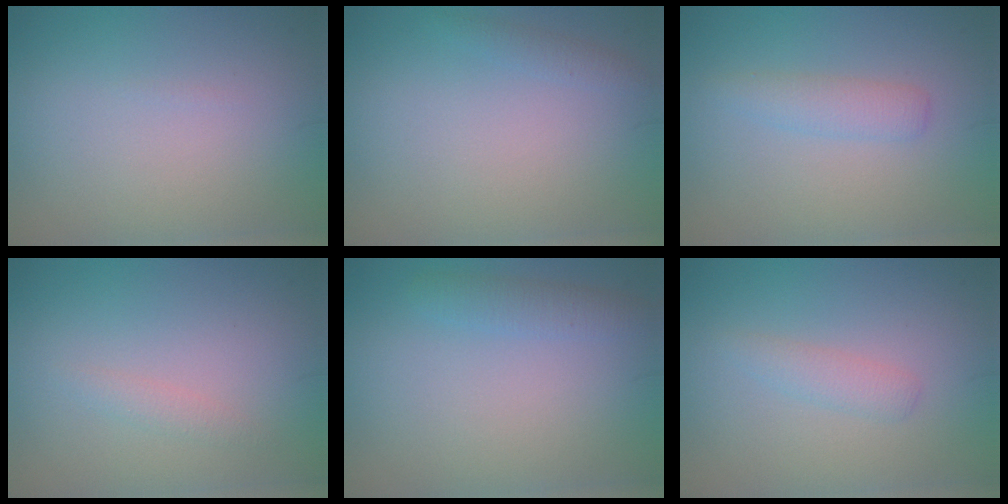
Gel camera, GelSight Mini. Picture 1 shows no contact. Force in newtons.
{"total": 0.8, "press": 0.8, "slide": 0.2}
{"total": 1.8, "press": 1.8, "slide": 0.1}
{"total": 0.9, "press": 0.9, "slide": 0.1}
{"total": 1.6, "press": 1.6, "slide": 0.0}
{"total": 1.4, "press": 1.4, "slide": 0.0}